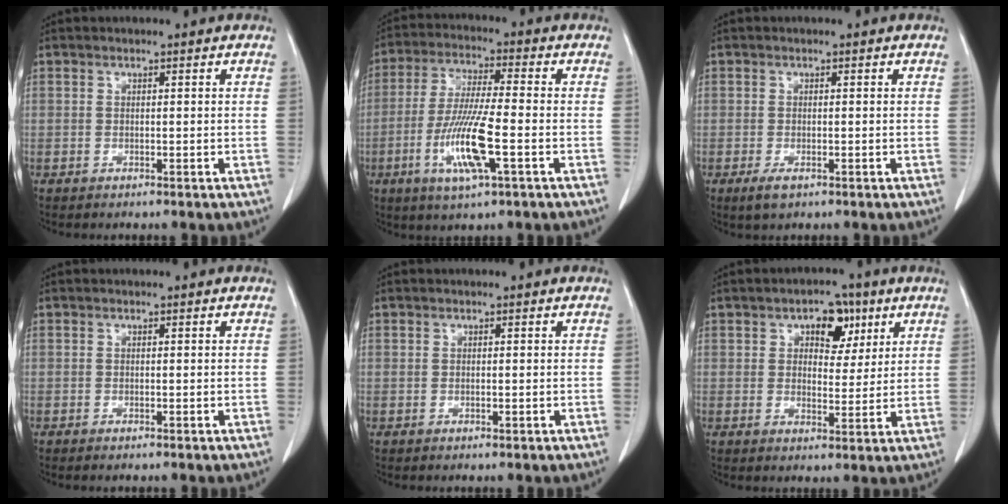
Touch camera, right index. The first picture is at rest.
{"total": 12.0, "force": [-3.9, 1.3, 11.3], "torque": [-0.229, -0.016, -0.073]}
{"total": 3.0, "force": [-1.4, 1.5, 2.2], "torque": [-0.043, -0.003, -0.019]}
{"total": 0.7, "force": [-0.3, 0.4, 0.6], "torque": [-0.015, -0.001, -0.003]}
{"total": 0.8, "force": [-0.1, 0.4, 0.6], "torque": [-0.019, 0.001, 0.001]}
{"total": 7.7, "force": [3.5, 4.6, 5.1], "torque": [-0.076, 0.021, 0.058]}